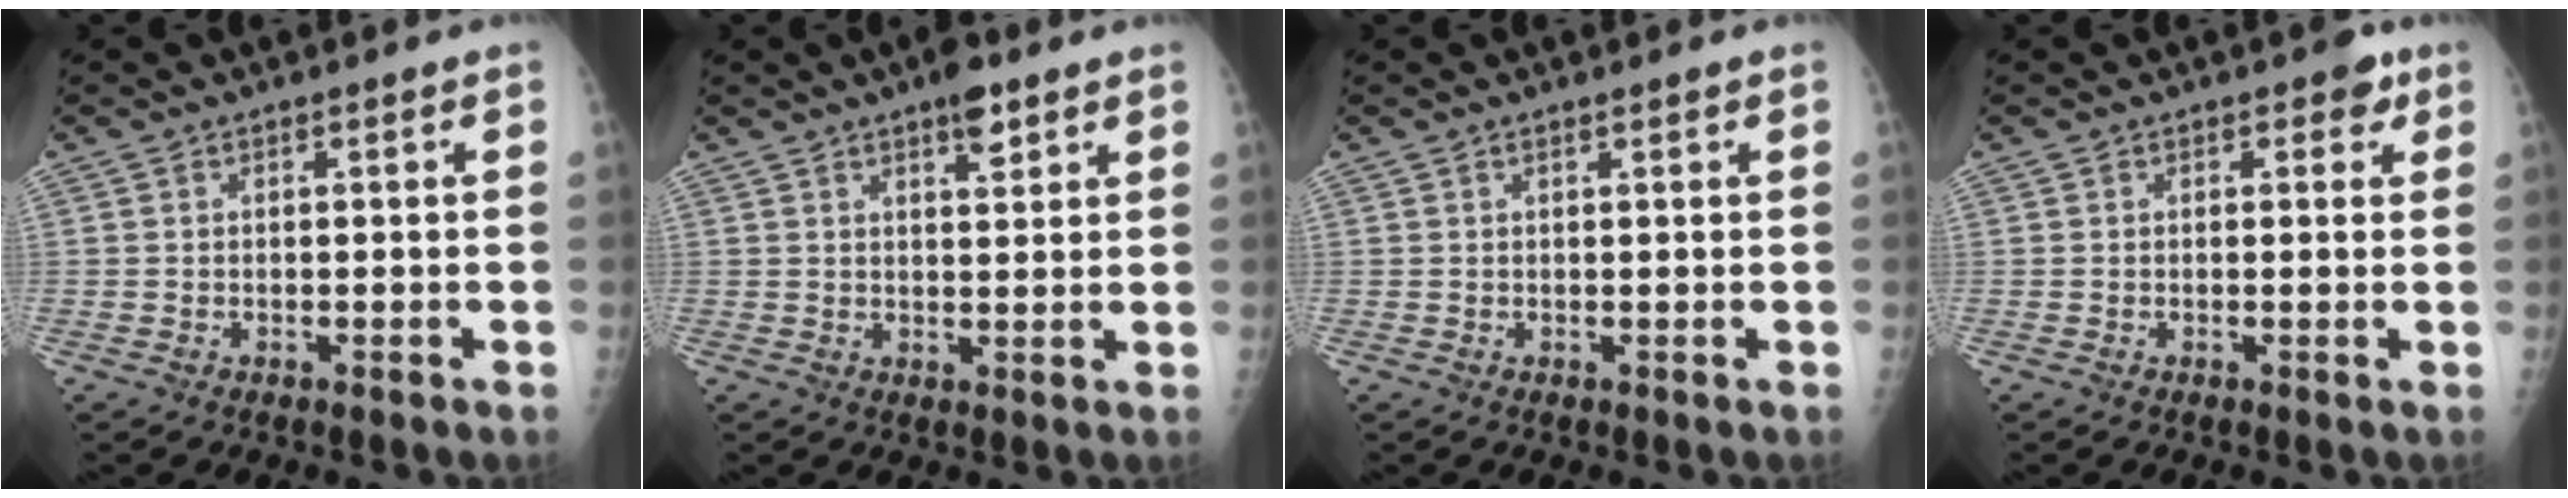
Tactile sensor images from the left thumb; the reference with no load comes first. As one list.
[{"total": 5.0, "force": [3.2, 1.8, 3.4], "torque": [-0.040, -0.015, 0.045]}, {"total": 0.8, "force": [0.6, 0.1, 0.5], "torque": [-0.007, -0.001, 0.010]}, {"total": 2.7, "force": [1.3, 1.6, 1.7], "torque": [0.000, 0.000, 0.010]}]